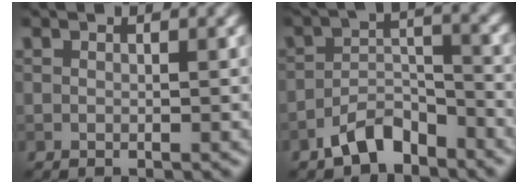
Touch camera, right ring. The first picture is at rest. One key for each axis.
{"total": 4.9, "fx": -3.7, "fy": 1.9, "fz": 2.6, "tx": -0.040, "ty": 0.008, "tz": -0.073}